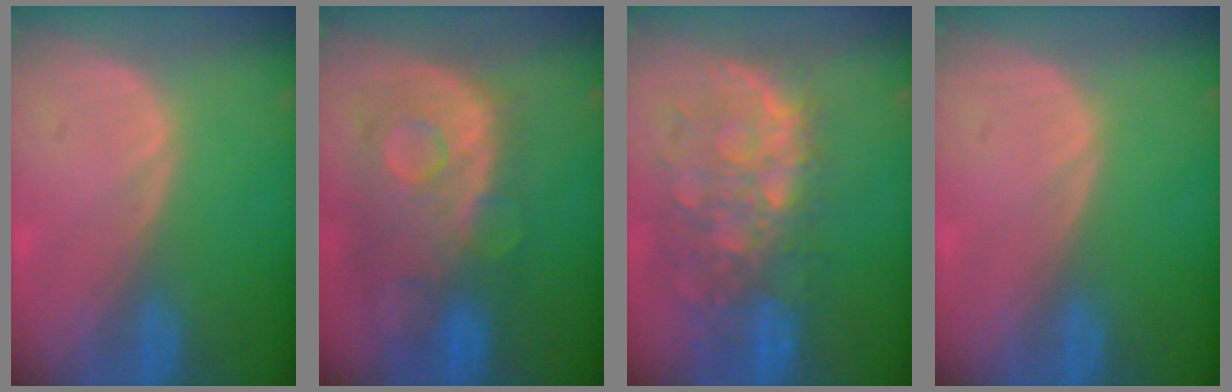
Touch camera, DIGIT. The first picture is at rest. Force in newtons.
{"total": 11.2, "press": 9.8, "slide": 5.5}
{"total": 11.1, "press": 9.7, "slide": 5.4}
{"total": 0.0}